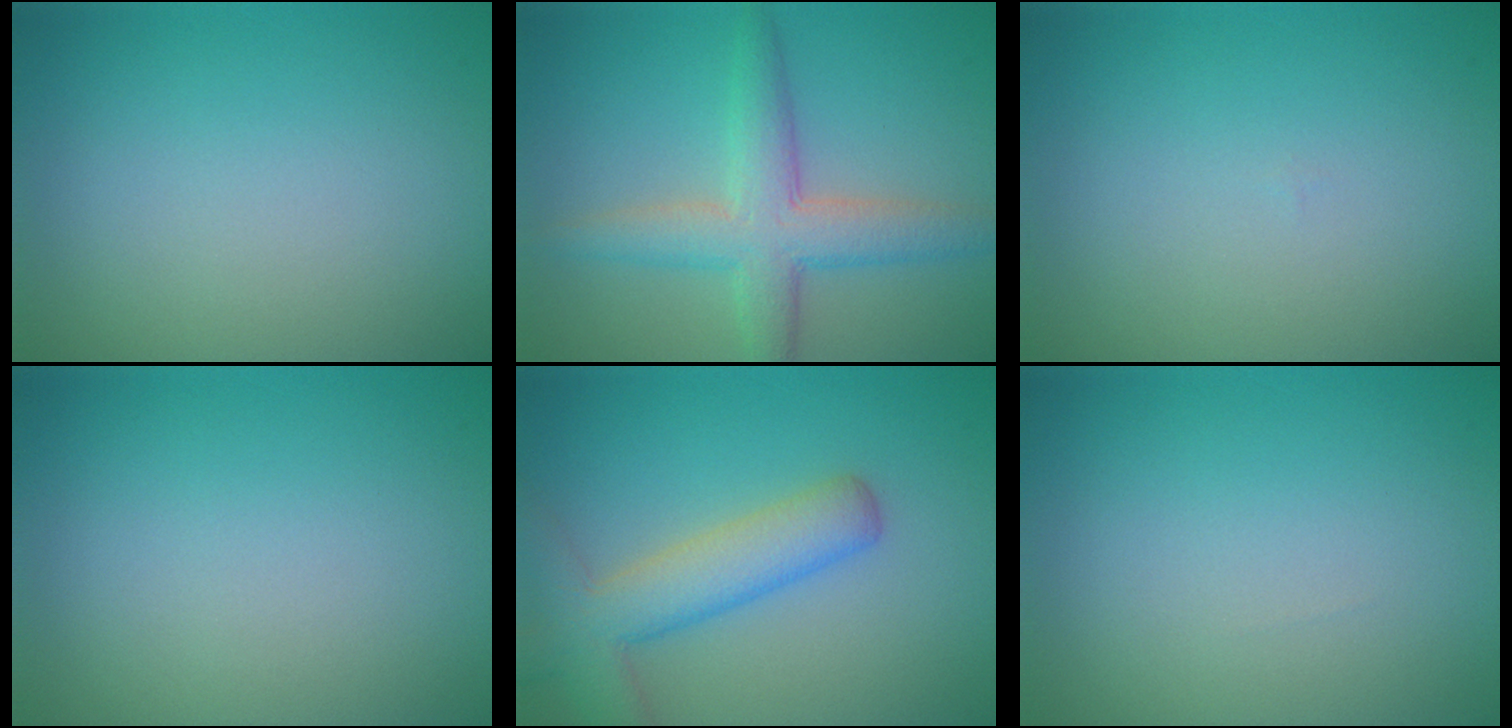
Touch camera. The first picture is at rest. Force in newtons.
{"total": 4.8, "press": 4.8, "slide": 0.2}
{"total": 0.0}
{"total": 0.0}
{"total": 5.3, "press": 5.3, "slide": 0.4}
{"total": 0.0}